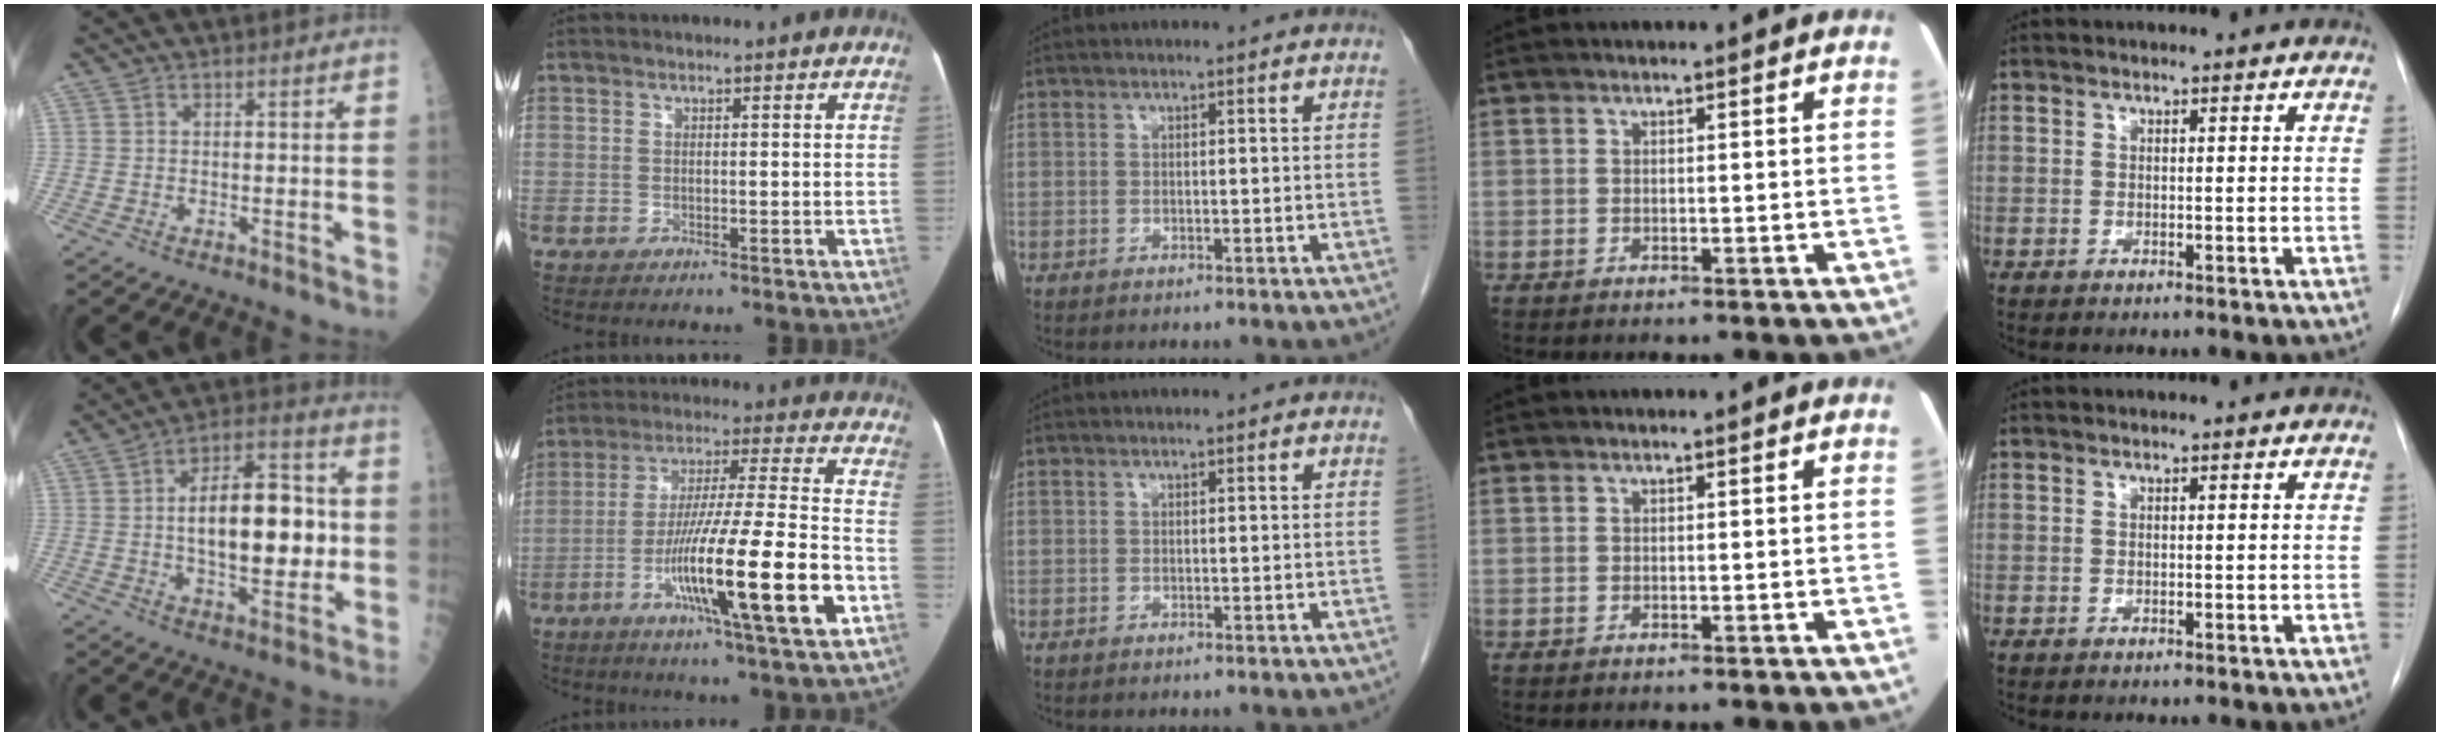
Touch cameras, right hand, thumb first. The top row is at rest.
{"thumb": {"total": 18.6, "force": [0.2, 8.9, 16.3], "torque": [-0.220, 0.020, 0.003]}, "index": {"total": 19.5, "force": [-7.2, 0.2, 18.2], "torque": [-0.298, -0.017, -0.121]}}